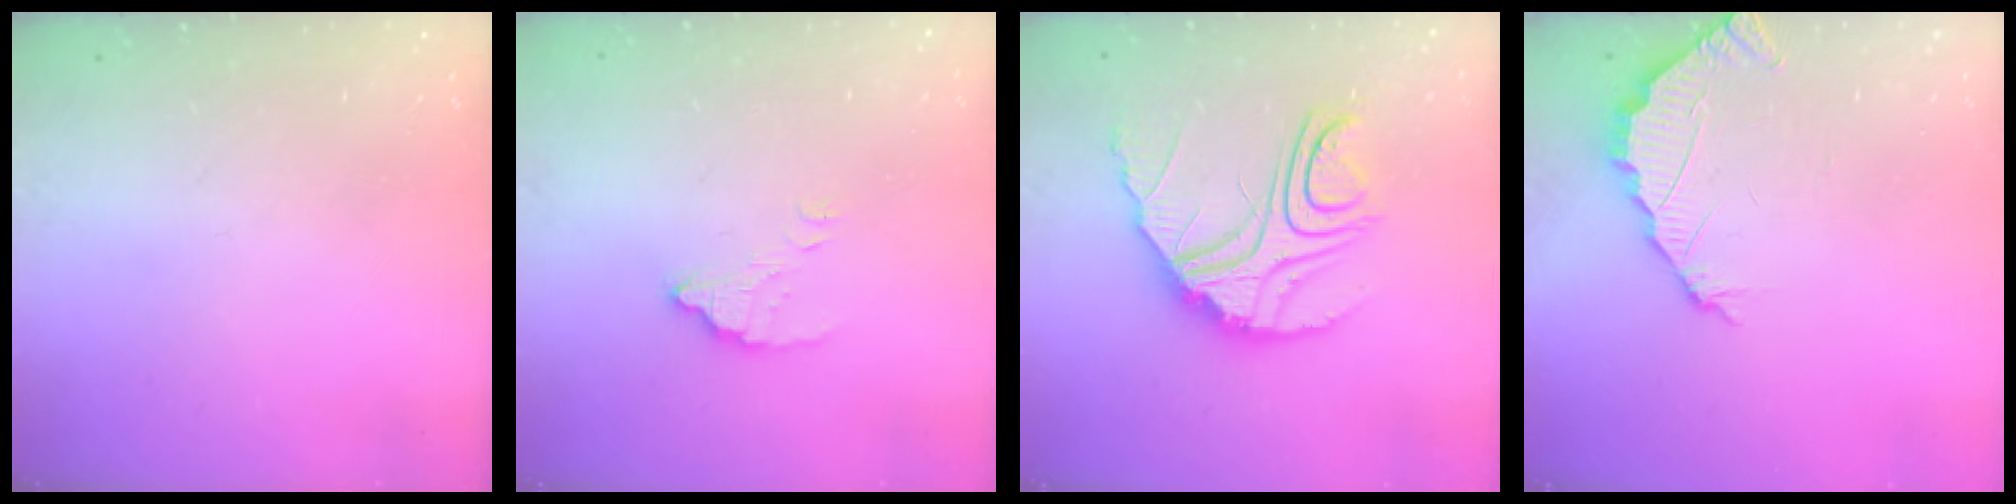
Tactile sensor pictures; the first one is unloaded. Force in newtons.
{"total": 3.5, "press": 3.5, "slide": 0.1}
{"total": 14.5, "press": 14.4, "slide": 0.9}
{"total": 2.4, "press": 2.4, "slide": 0.2}